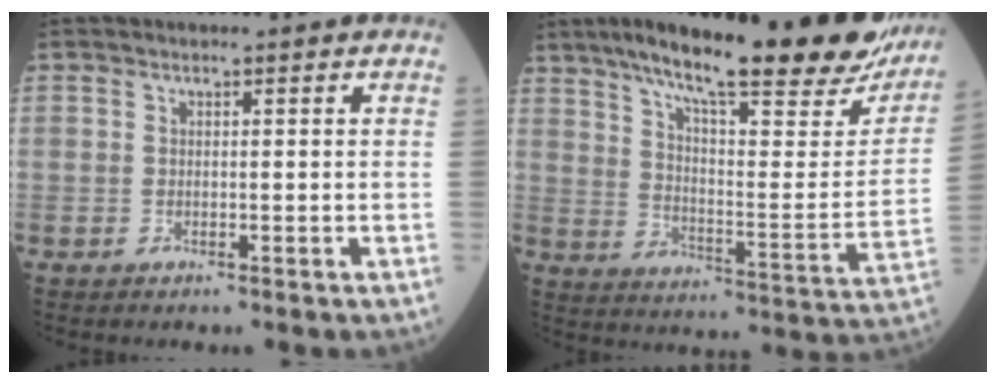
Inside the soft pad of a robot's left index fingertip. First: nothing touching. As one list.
[{"total": 30.0, "force": [23.4, 5.1, 18.0], "torque": [-0.268, -0.024, 0.312]}]